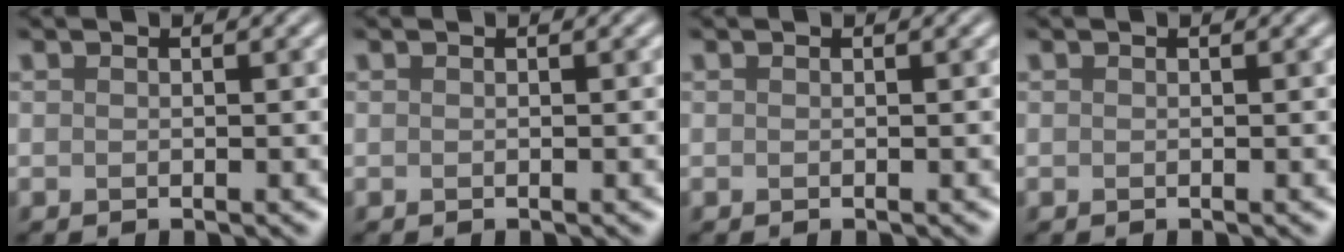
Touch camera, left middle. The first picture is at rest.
{"total": 0.0}
{"total": 0.0}
{"total": 0.0}